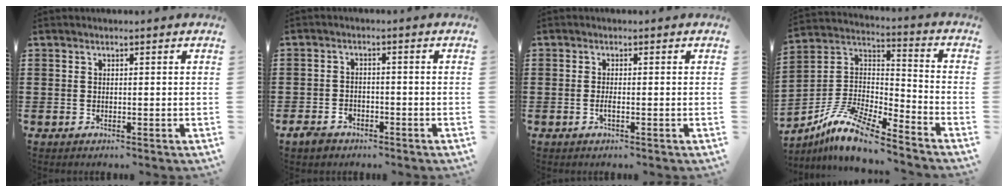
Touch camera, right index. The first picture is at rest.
{"total": 2.3, "force": [-1.9, 1.2, 0.6], "torque": [-0.021, 0.003, -0.043]}
{"total": 1.2, "force": [-0.5, 0.1, 1.1], "torque": [-0.028, -0.005, -0.012]}
{"total": 11.1, "force": [-9.1, 2.3, 5.9], "torque": [-0.137, 0.013, -0.187]}